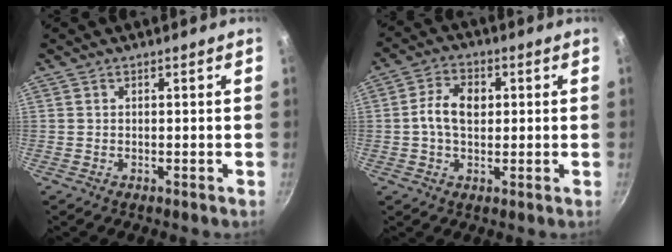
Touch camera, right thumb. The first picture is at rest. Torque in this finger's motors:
{"motor_torque": [1.06, 0.93, 0.71, -0.24, 0.06]}